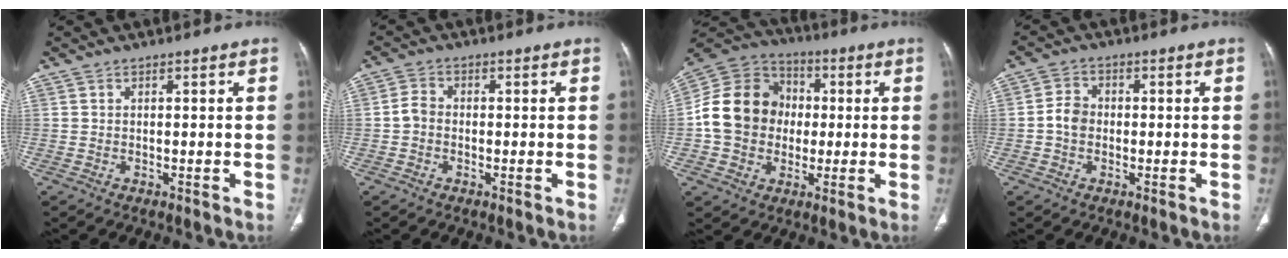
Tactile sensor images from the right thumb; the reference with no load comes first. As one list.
[{"total": 2.8, "force": [-0.6, 2.3, 1.6], "torque": [-0.023, 0.008, -0.018]}, {"total": 15.6, "force": [-0.3, 13.5, 7.8], "torque": [-0.122, 0.028, -0.011]}, {"total": 3.9, "force": [-0.6, 3.2, 2.1], "torque": [-0.030, 0.013, -0.018]}]